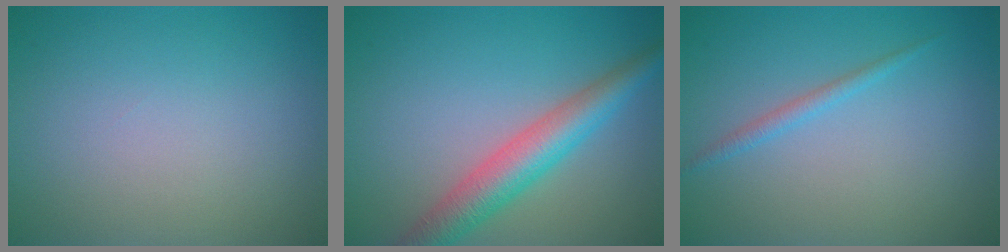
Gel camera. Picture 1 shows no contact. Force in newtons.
{"total": 5.2, "press": 5.2, "slide": 0.1}
{"total": 1.2, "press": 1.2, "slide": 0.1}